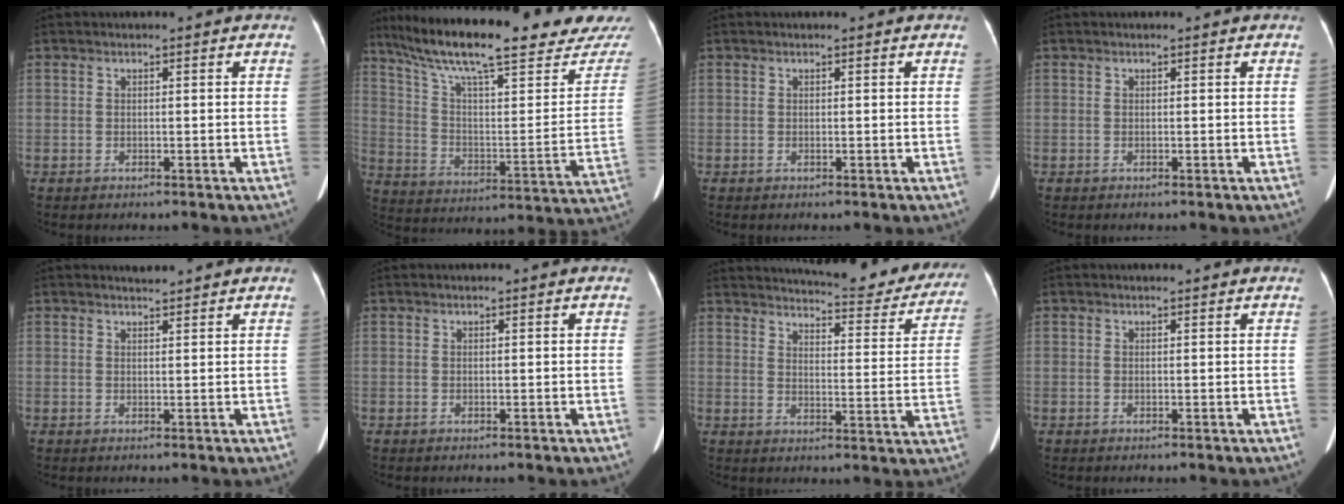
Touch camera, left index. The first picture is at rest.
{"total": 28.3, "force": [23.8, 2.7, 15.1], "torque": [-0.250, -0.043, 0.338]}
{"total": 0.0}
{"total": 0.0}
{"total": 1.6, "force": [1.6, -0.1, 0.1], "torque": [-0.007, 0.007, 0.031]}
{"total": 0.0}
{"total": 22.7, "force": [20.9, 4.3, 7.8], "torque": [-0.096, -0.062, 0.241]}
{"total": 0.7, "force": [0.7, 0.0, 0.2], "torque": [-0.008, 0.002, 0.012]}